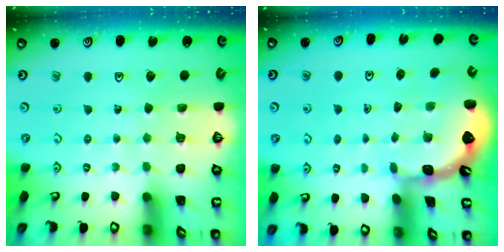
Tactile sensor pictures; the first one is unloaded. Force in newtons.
{"total": 0.9, "press": 0.9, "slide": 0.2}